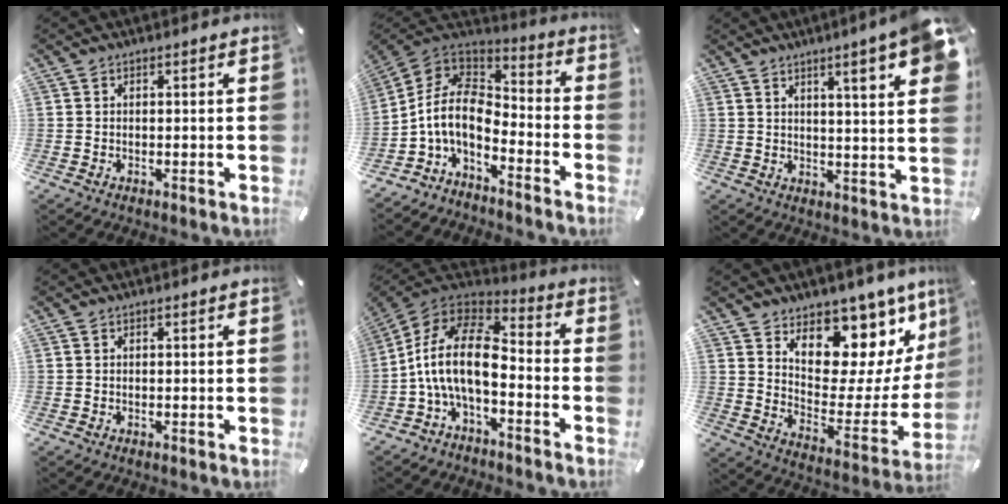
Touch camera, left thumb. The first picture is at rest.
{"total": 10.0, "force": [-4.3, 5.8, 6.9], "torque": [-0.166, -0.003, -0.087]}
{"total": 9.8, "force": [5.3, 1.0, 8.1], "torque": [-0.113, -0.033, 0.081]}
{"total": 0.0}
{"total": 15.8, "force": [-2.9, 8.1, 13.3], "torque": [-0.277, 0.012, -0.053]}
{"total": 11.7, "force": [9.1, 7.0, 2.6], "torque": [-0.016, -0.114, 0.152]}